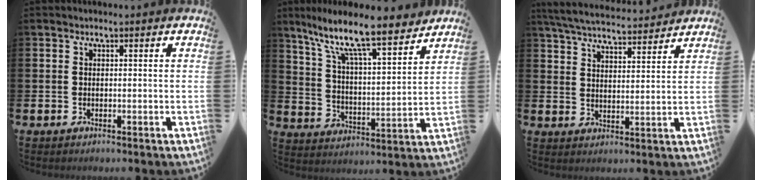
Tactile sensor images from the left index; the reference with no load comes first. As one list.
[{"total": 10.6, "force": [9.3, 1.4, 5.0], "torque": [-0.117, -0.069, 0.151]}, {"total": 5.8, "force": [5.6, 0.8, 1.2], "torque": [-0.045, -0.035, 0.098]}]